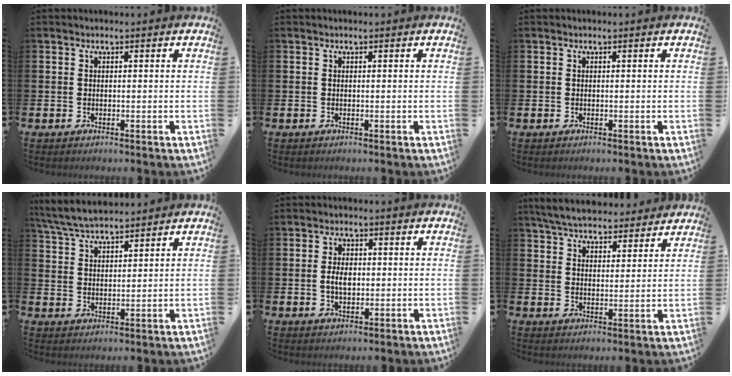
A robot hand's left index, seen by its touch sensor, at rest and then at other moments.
{"total": 0.0}
{"total": 0.0}
{"total": 5.5, "force": [5.3, 0.8, 1.3], "torque": [-0.043, -0.021, 0.098]}
{"total": 3.3, "force": [0.1, 2.0, 2.6], "torque": [-0.028, 0.000, -0.005]}
{"total": 6.1, "force": [5.9, 1.3, 1.0], "torque": [-0.035, -0.031, 0.105]}